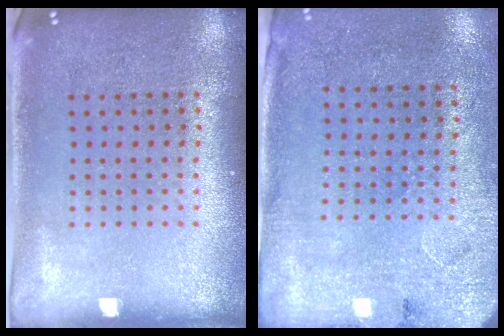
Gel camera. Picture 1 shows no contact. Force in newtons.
{"total": 2.7, "press": 2.2, "slide": 1.6}